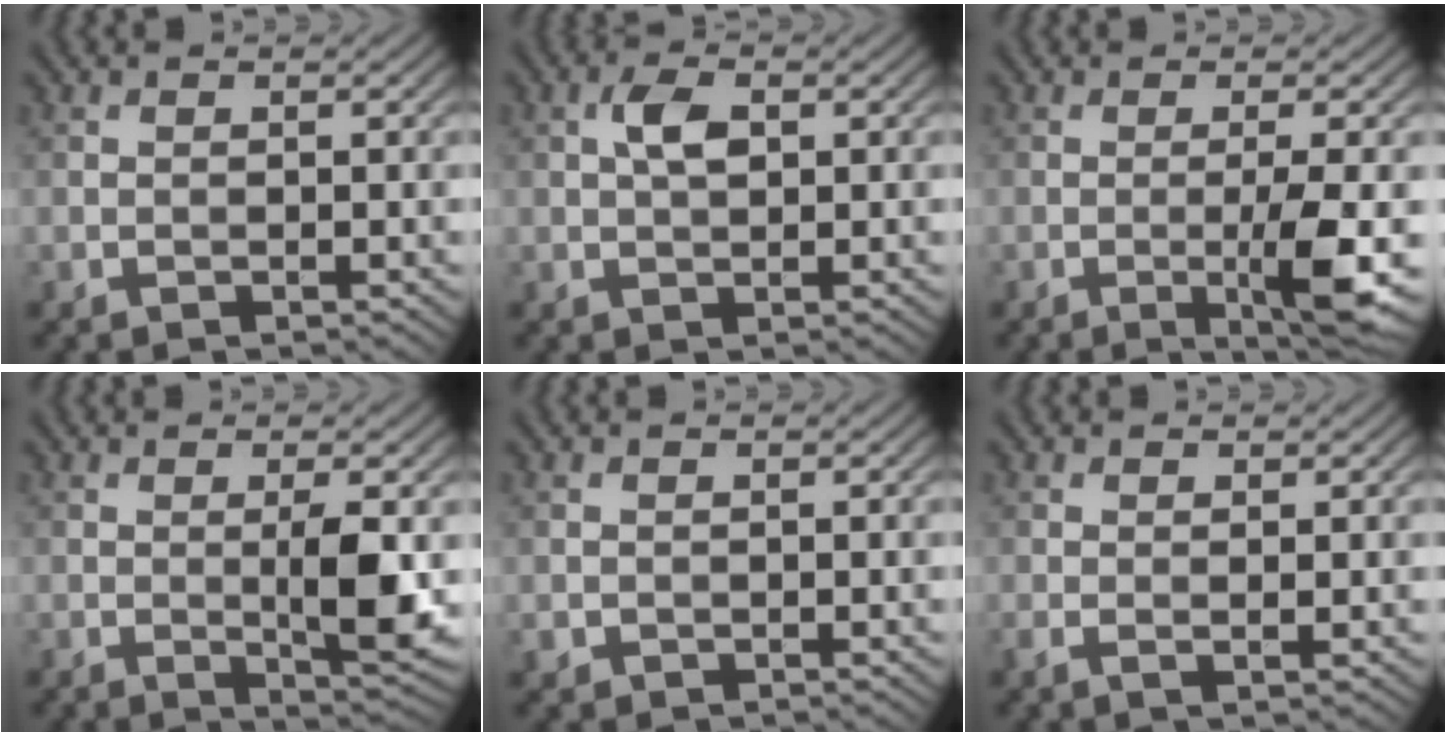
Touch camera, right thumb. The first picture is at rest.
{"total": 3.2, "force": [0.7, 1.7, 2.6], "torque": [-0.054, 0.006, 0.010]}
{"total": 5.6, "force": [-1.3, 0.5, 5.4], "torque": [-0.094, 0.001, -0.022]}
{"total": 5.0, "force": [0.1, 0.8, 4.9], "torque": [-0.091, -0.005, 0.004]}
{"total": 0.6, "force": [0.0, 0.5, 0.2], "torque": [-0.005, -0.004, 0.001]}
{"total": 1.4, "force": [0.3, 0.2, 1.3], "torque": [-0.028, 0.001, 0.004]}